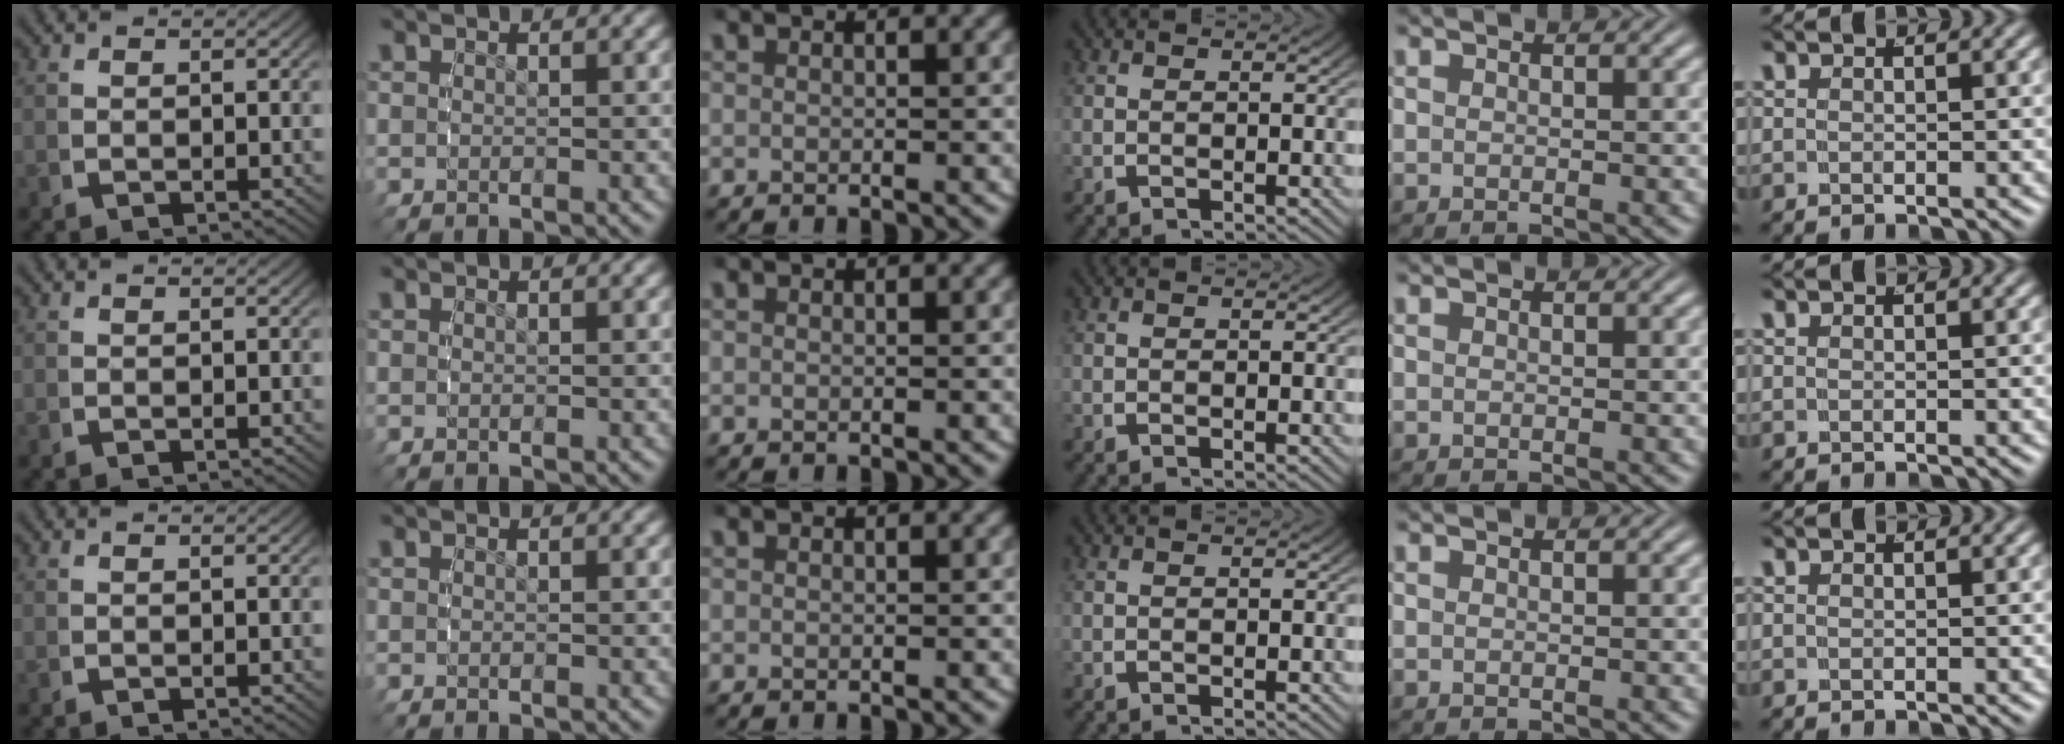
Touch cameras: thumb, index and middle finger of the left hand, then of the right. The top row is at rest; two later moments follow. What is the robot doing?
{"motion": "reach", "object": "jewelry box"}